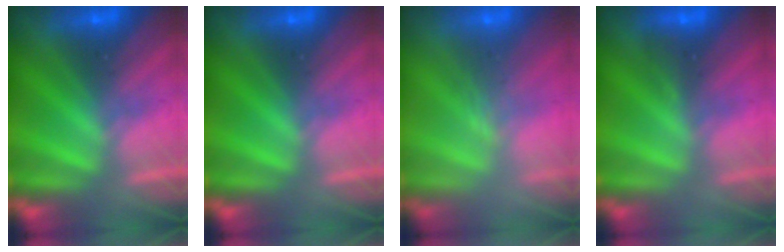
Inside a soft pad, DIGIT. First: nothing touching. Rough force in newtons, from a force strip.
{"total": 0.0}
{"total": 2.4}
{"total": 2.9}